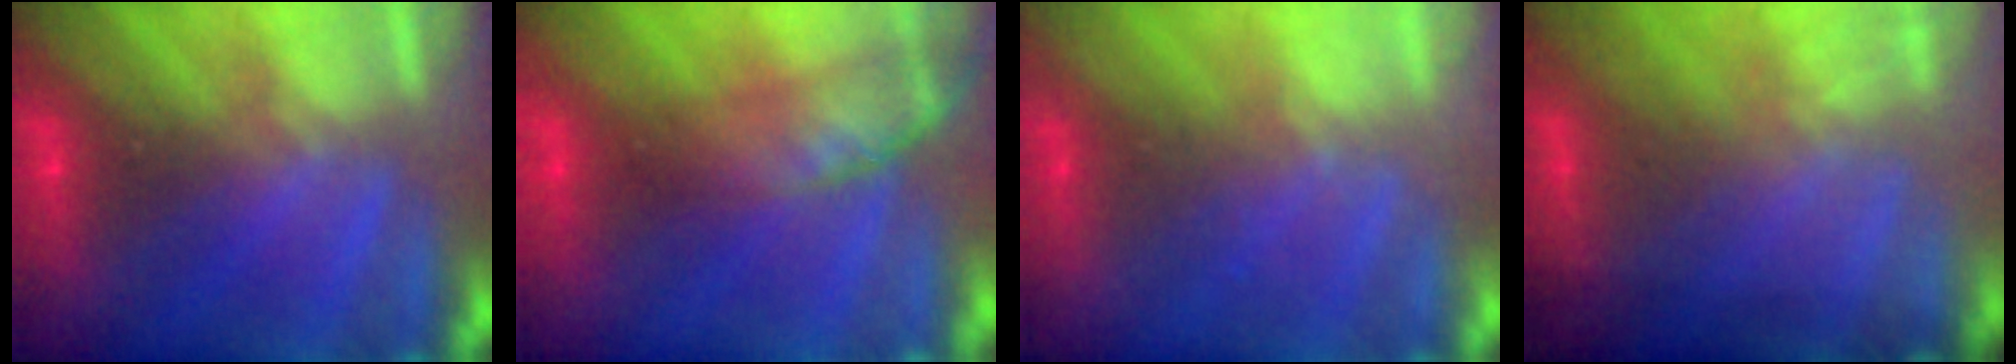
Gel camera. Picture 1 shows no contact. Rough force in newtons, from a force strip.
{"total": 2.7}
{"total": 2.1}
{"total": 1.3}